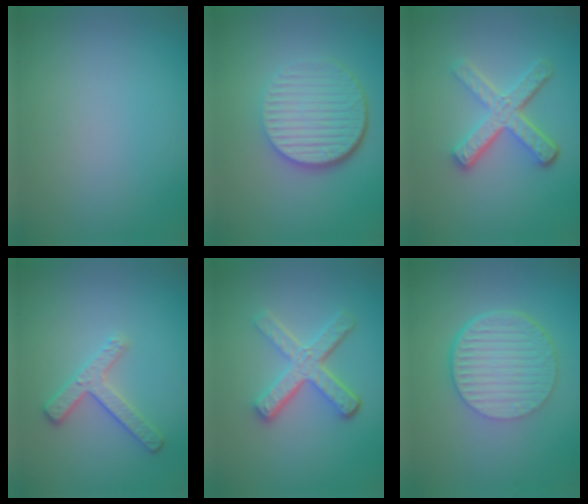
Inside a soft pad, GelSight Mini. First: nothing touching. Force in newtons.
{"total": 6.4, "press": 4.4, "slide": 4.7}
{"total": 5.0, "press": 3.6, "slide": 3.4}
{"total": 2.5, "press": 2.4, "slide": 0.8}
{"total": 4.7, "press": 3.5, "slide": 3.2}
{"total": 6.4, "press": 4.4, "slide": 4.7}